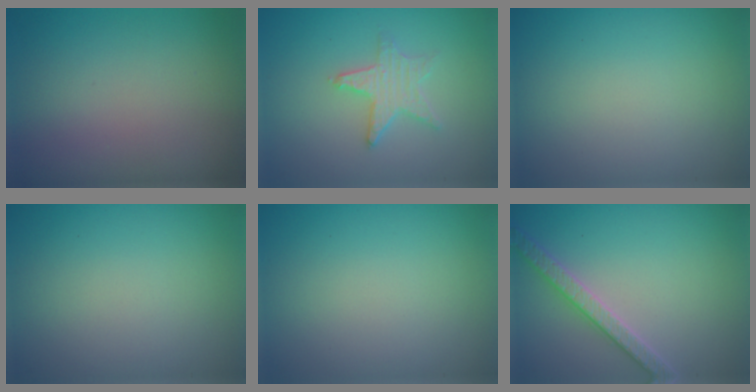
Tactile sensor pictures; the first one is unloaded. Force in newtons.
{"total": 2.7, "press": 2.6, "slide": 0.5}
{"total": 0.0}
{"total": 0.0}
{"total": 0.0}
{"total": 2.7, "press": 2.7, "slide": 0.1}